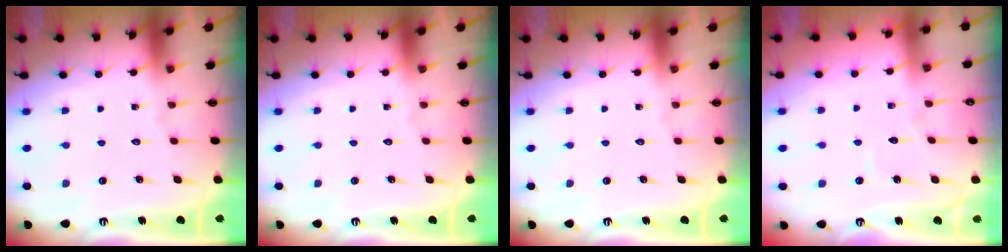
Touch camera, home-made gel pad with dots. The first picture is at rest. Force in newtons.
{"total": 0.0}
{"total": 0.0}
{"total": 2.7, "press": 2.7, "slide": 0.3}